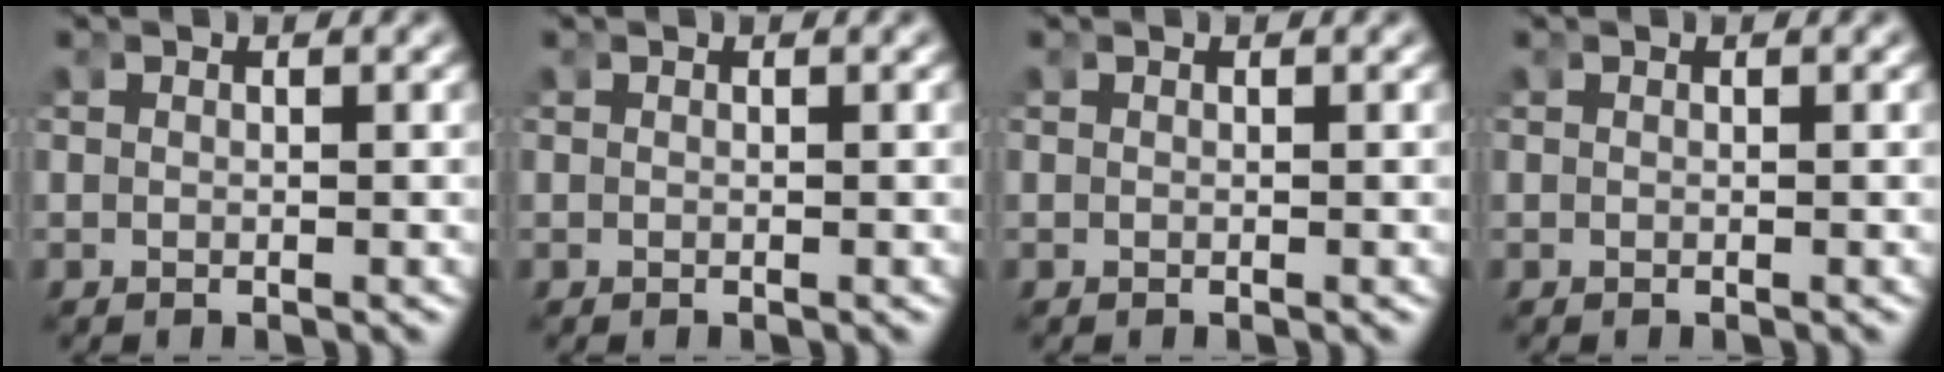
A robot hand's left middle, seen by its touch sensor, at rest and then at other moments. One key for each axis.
{"total": 0.0}
{"total": 0.0}
{"total": 0.0}